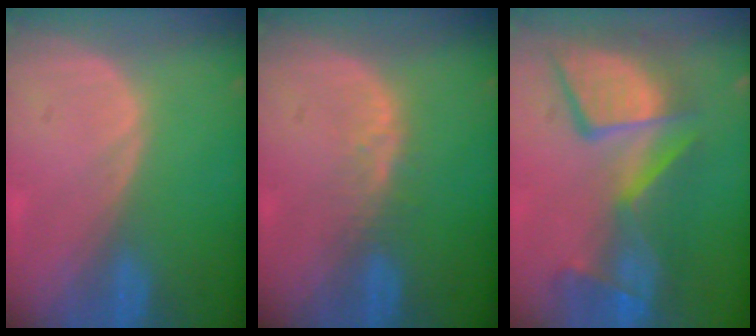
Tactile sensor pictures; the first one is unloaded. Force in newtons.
{"total": 2.5, "press": 2.4, "slide": 0.2}
{"total": 12.1, "press": 11.1, "slide": 4.9}